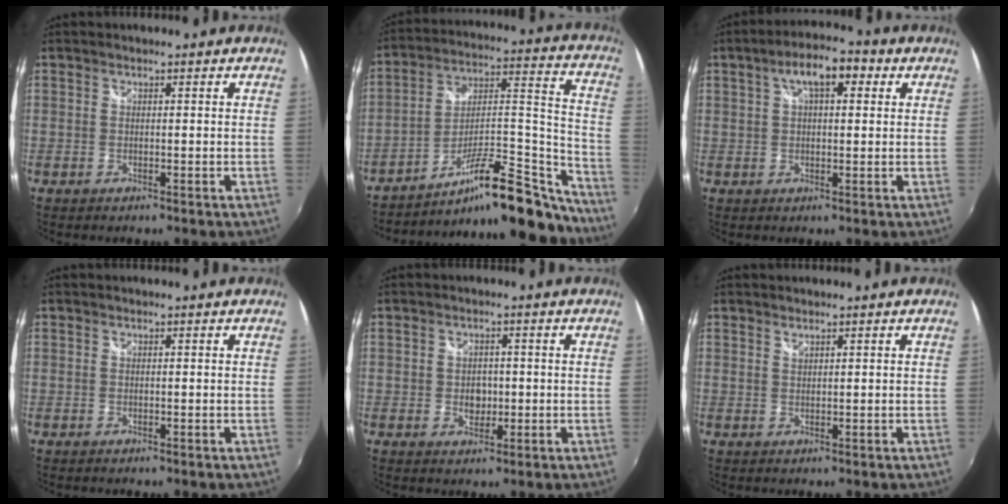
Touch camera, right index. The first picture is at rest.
{"total": 22.6, "force": [-18.8, 5.3, 11.5], "torque": [-0.142, 0.033, -0.273]}
{"total": 7.6, "force": [2.8, 3.3, 6.2], "torque": [-0.107, 0.024, 0.043]}
{"total": 0.0}
{"total": 3.4, "force": [-0.5, 2.7, 2.0], "torque": [-0.031, 0.000, -0.008]}
{"total": 0.8, "force": [0.7, 0.1, 0.3], "torque": [-0.003, 0.001, 0.013]}